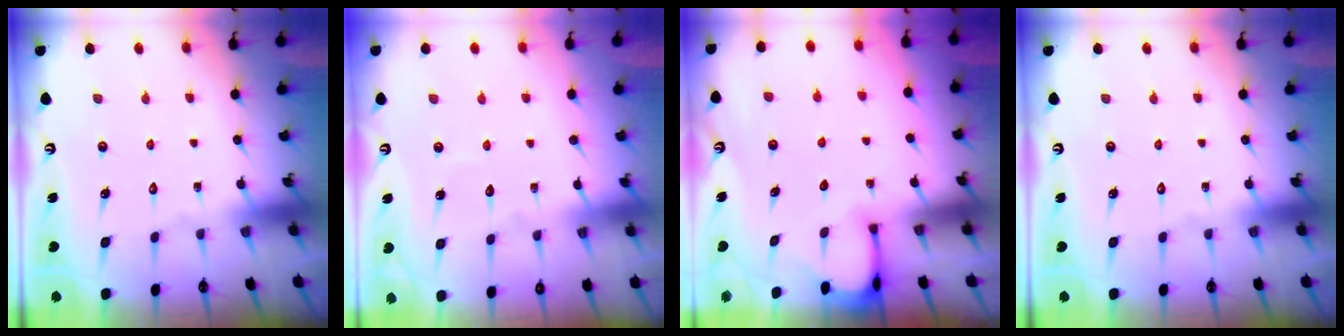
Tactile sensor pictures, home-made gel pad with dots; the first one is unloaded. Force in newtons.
{"total": 2.8, "press": 2.8, "slide": 0.3}
{"total": 2.6, "press": 2.6, "slide": 0.3}
{"total": 0.0}